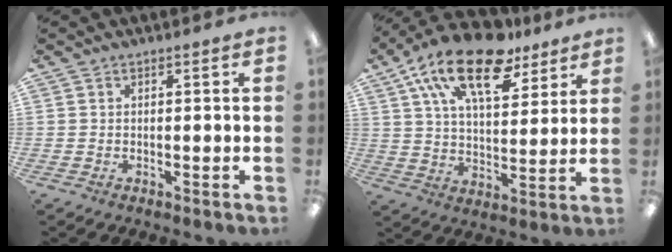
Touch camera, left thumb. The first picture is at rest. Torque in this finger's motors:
{"motor_torque": [0.60, 0.63, 1.75, -0.99, 0.43]}